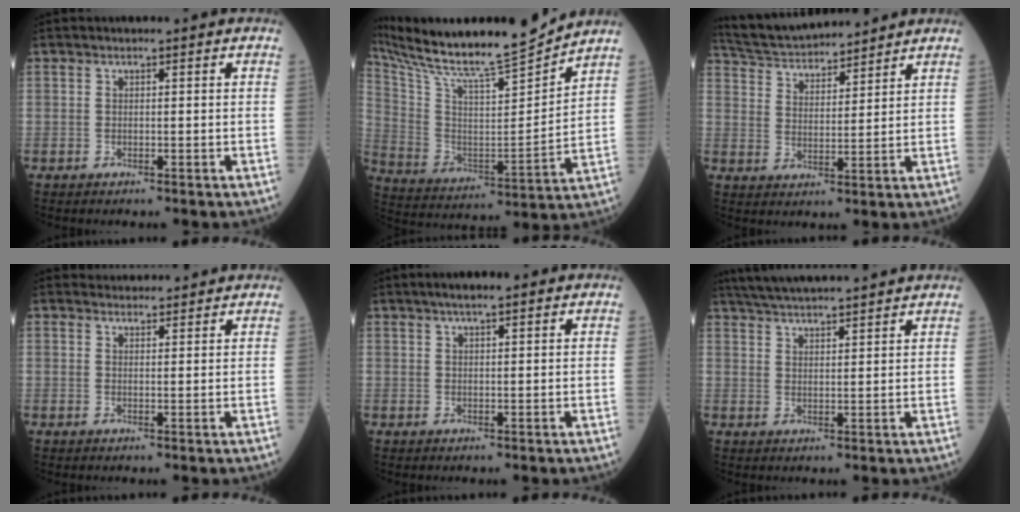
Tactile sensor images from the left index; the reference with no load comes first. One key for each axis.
{"total": 21.7, "fx": 20.1, "fy": 0.6, "fz": 8.2, "tx": -0.171, "ty": -0.044, "tz": 0.337}
{"total": 11.7, "fx": 11.1, "fy": 1.5, "fz": 3.5, "tx": -0.074, "ty": 0.025, "tz": 0.196}
{"total": 3.9, "fx": 3.8, "fy": 0.5, "fz": 0.2, "tx": -0.009, "ty": 0.023, "tz": 0.056}
{"total": 3.9, "fx": 2.8, "fy": 0.6, "fz": 2.6, "tx": -0.044, "ty": 0.017, "tz": 0.044}
{"total": 12.8, "fx": 11.7, "fy": 0.2, "fz": 5.0, "tx": -0.094, "ty": 0.032, "tz": 0.177}